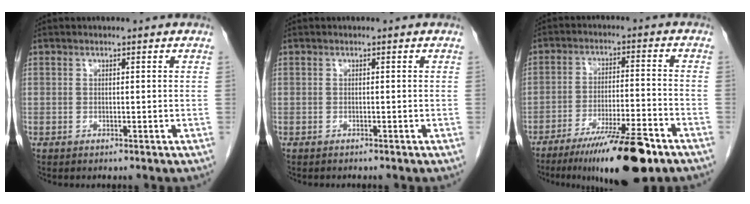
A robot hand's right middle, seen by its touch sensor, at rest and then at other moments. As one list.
[{"total": 0.8, "force": [-0.7, 0.2, 0.3], "torque": [-0.009, -0.002, -0.010]}, {"total": 14.0, "force": [-9.7, 1.4, 10.0], "torque": [-0.151, -0.023, -0.159]}]